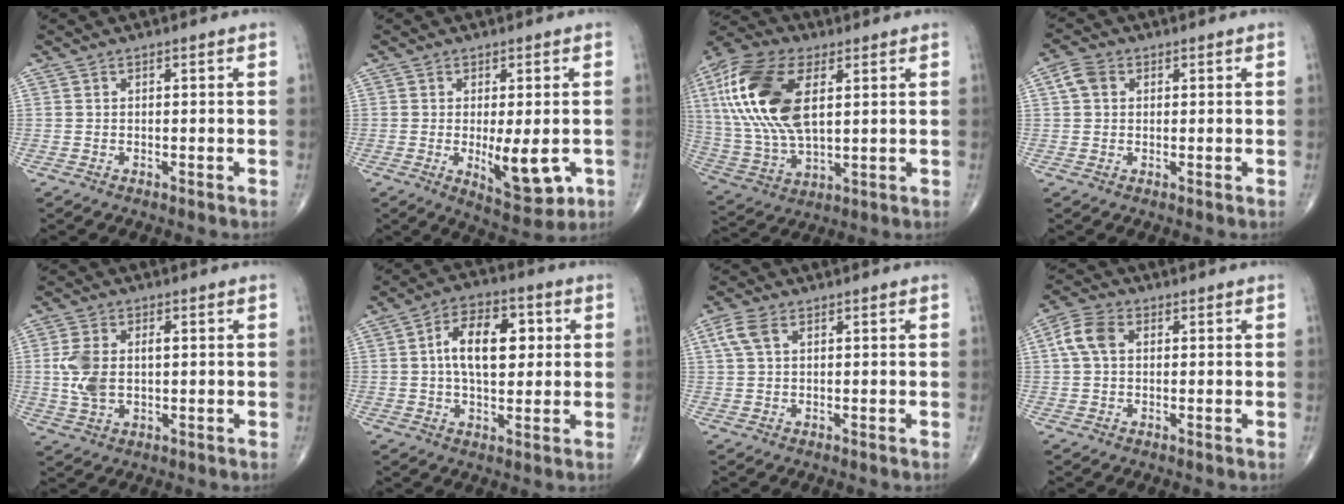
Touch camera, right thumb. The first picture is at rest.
{"total": 9.0, "force": [-1.7, 3.4, 8.2], "torque": [-0.108, -0.022, -0.016]}
{"total": 21.4, "force": [5.7, 10.8, 17.6], "torque": [-0.376, -0.006, 0.101]}
{"total": 3.4, "force": [1.0, 2.5, 2.1], "torque": [-0.047, 0.010, 0.018]}
{"total": 8.0, "force": [0.6, 4.8, 6.4], "torque": [-0.142, 0.008, 0.017]}
{"total": 12.2, "force": [2.0, 6.7, 10.0], "torque": [-0.145, 0.010, 0.027]}
{"total": 4.0, "force": [1.5, 2.2, 2.9], "torque": [-0.077, 0.015, 0.032]}
{"total": 6.0, "force": [1.2, 4.1, 4.2], "torque": [-0.092, 0.017, 0.017]}